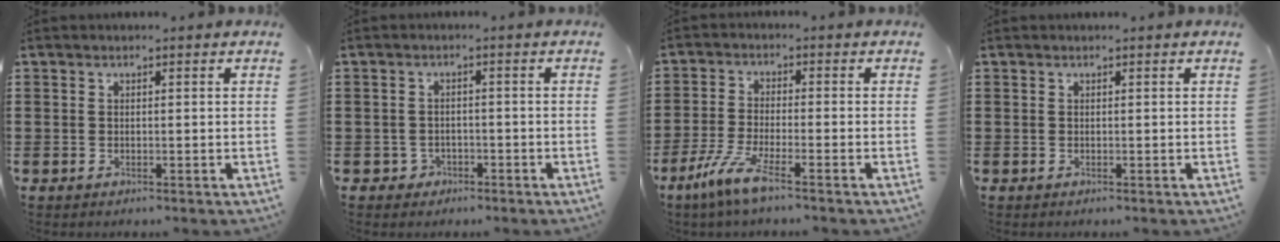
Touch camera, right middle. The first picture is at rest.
{"total": 1.9, "force": [-1.5, 1.3, 0.2], "torque": [-0.010, 0.000, -0.034]}
{"total": 6.2, "force": [-4.0, 0.7, 4.7], "torque": [-0.109, -0.017, -0.079]}
{"total": 0.0}